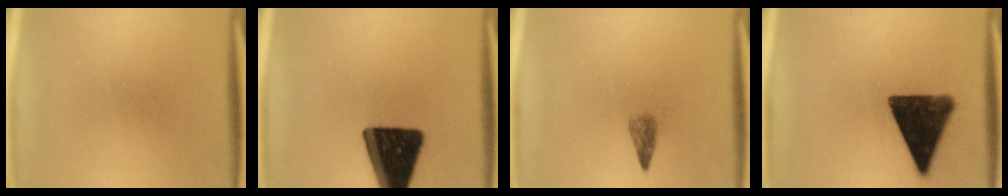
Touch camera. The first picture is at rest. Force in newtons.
{"total": 18.7}
{"total": 1.8}
{"total": 14.4}